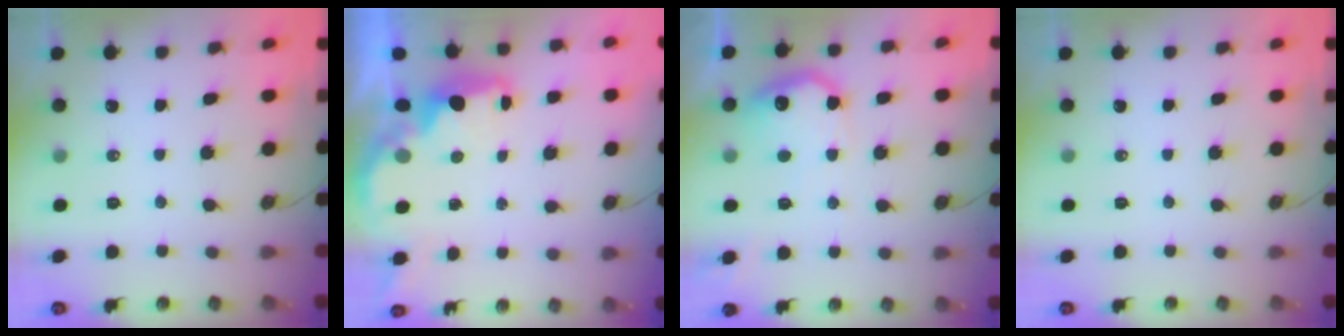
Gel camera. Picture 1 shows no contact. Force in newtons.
{"total": 2.8, "press": 2.8, "slide": 0.4}
{"total": 14.2, "press": 14.2, "slide": 0.8}
{"total": 0.0}